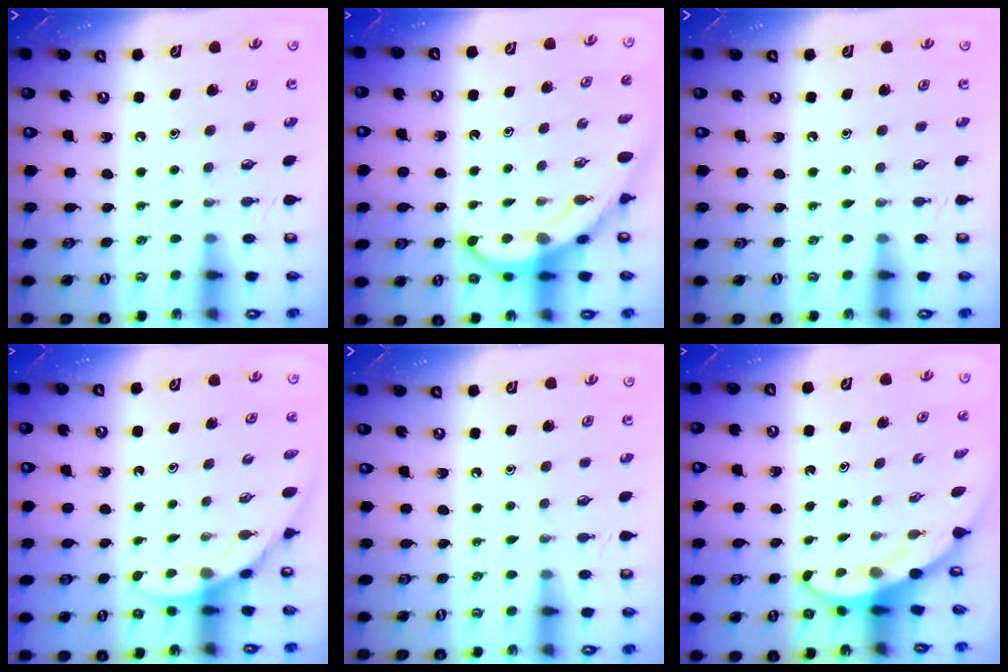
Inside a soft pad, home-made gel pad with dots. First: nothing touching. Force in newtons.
{"total": 7.6, "press": 7.6, "slide": 0.8}
{"total": 0.0}
{"total": 5.0, "press": 5.0, "slide": 0.4}
{"total": 0.0}
{"total": 3.2, "press": 3.2, "slide": 0.1}